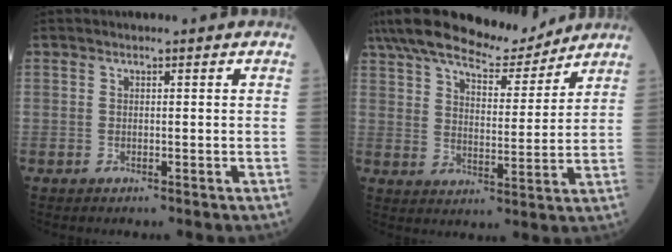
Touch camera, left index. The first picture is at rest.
{"total": 15.7, "force": [13.7, 3.3, 7.0], "torque": [-0.121, 0.015, 0.219]}